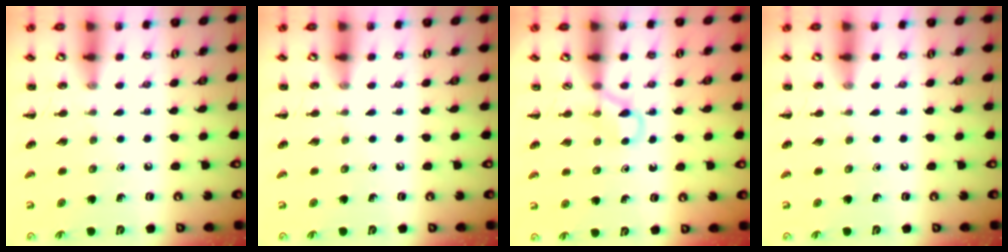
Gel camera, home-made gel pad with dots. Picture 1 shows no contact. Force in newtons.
{"total": 0.0}
{"total": 2.6, "press": 2.5, "slide": 0.9}
{"total": 0.0}